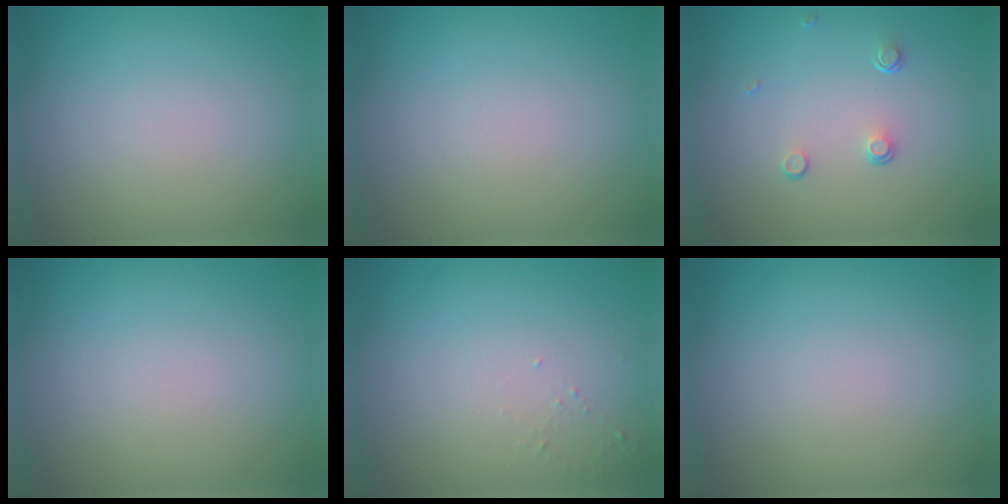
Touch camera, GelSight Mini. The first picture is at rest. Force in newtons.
{"total": 0.0}
{"total": 1.0, "press": 0.7, "slide": 0.8}
{"total": 0.0}
{"total": 0.7, "press": 0.6, "slide": 0.2}
{"total": 0.0}